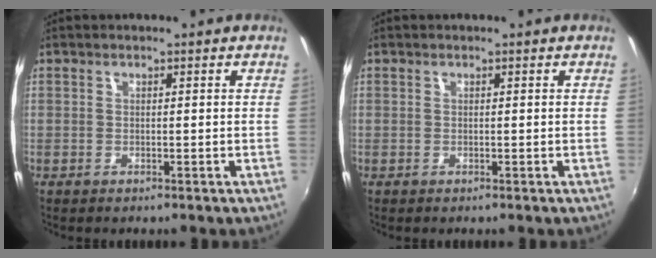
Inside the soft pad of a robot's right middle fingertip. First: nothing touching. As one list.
[{"total": 0.0}]